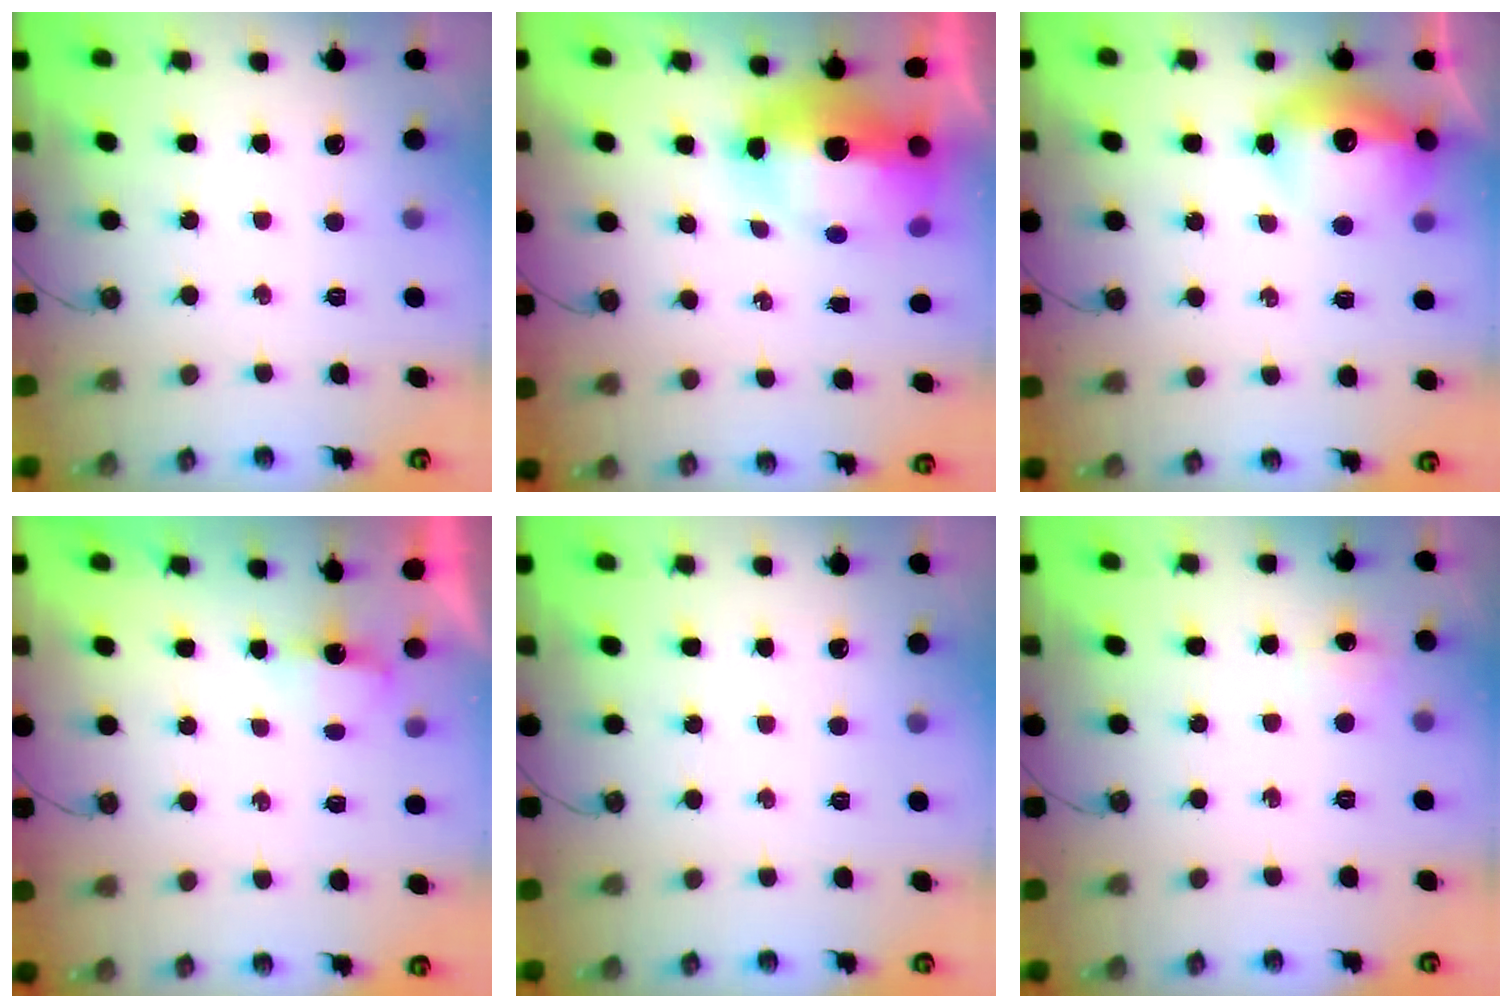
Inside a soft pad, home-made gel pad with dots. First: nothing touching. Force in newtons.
{"total": 15.9, "press": 13.6, "slide": 8.3}
{"total": 14.7, "press": 14.7, "slide": 1.3}
{"total": 2.9, "press": 2.8, "slide": 0.6}
{"total": 0.0}
{"total": 6.5, "press": 6.4, "slide": 0.9}